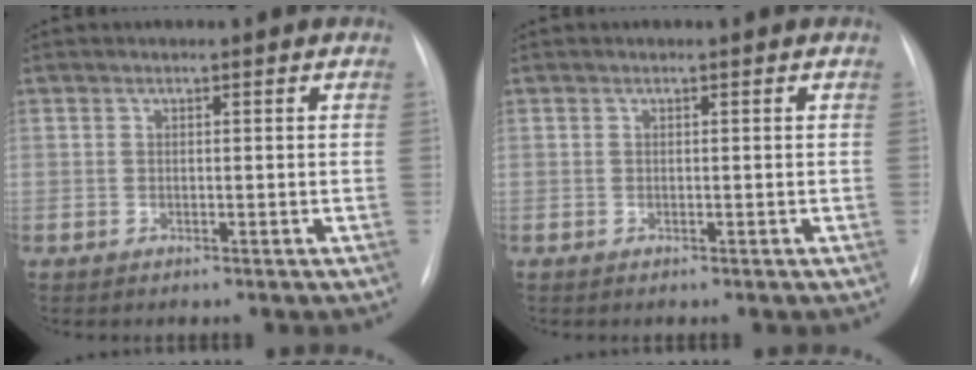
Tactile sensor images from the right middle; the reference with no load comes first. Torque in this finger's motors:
{"motor_torque": [0.02, -0.02, 0.00, 0.00]}